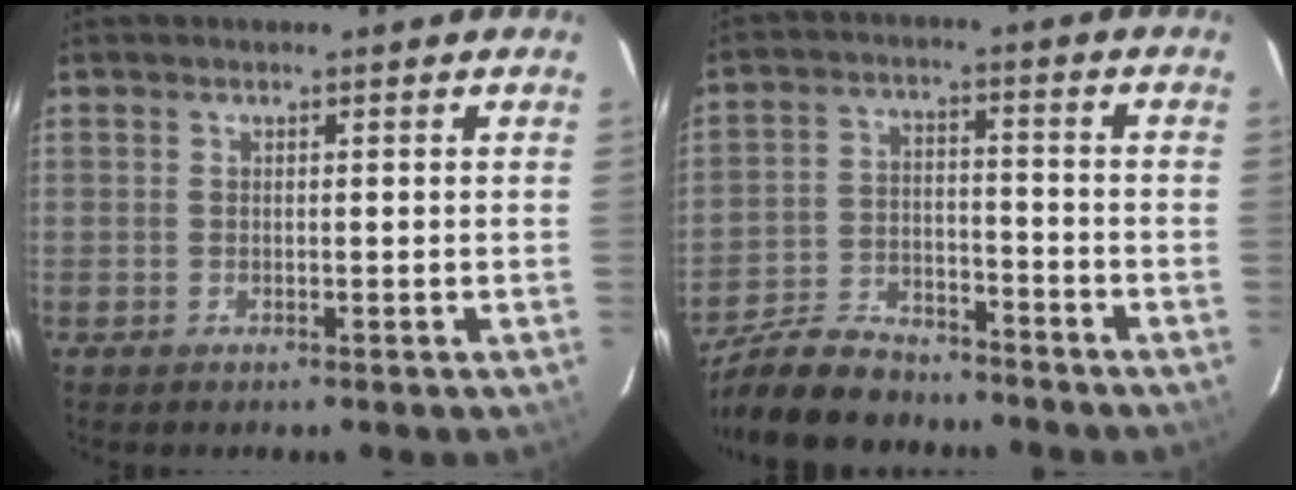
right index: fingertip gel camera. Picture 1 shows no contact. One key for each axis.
{"total": 15.2, "fx": -12.9, "fy": 5.5, "fz": 5.9, "tx": -0.148, "ty": -0.003, "tz": -0.214}